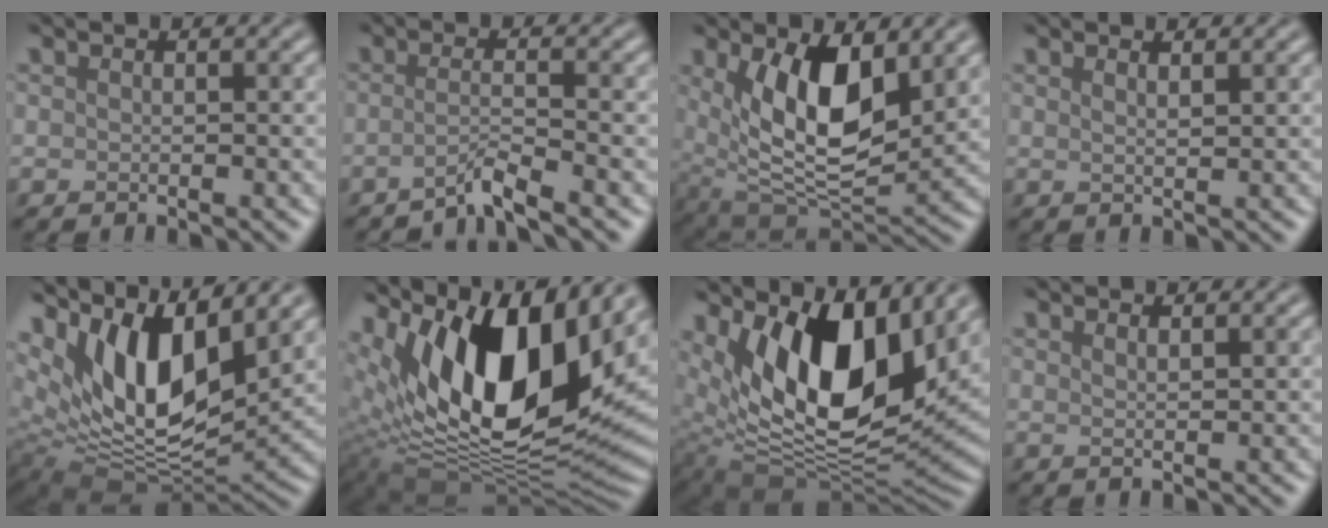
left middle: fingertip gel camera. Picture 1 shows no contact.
{"total": 2.5, "force": [-1.6, 0.2, 1.9], "torque": [-0.023, 0.004, -0.049]}
{"total": 9.7, "force": [2.5, 4.6, 8.2], "torque": [-0.153, -0.019, 0.046]}
{"total": 1.6, "force": [1.1, 0.5, 1.0], "torque": [-0.006, 0.002, 0.008]}
{"total": 13.2, "force": [6.5, 5.7, 10.0], "torque": [-0.181, 0.000, 0.124]}
{"total": 16.3, "force": [6.8, 7.6, 12.7], "torque": [-0.216, -0.002, 0.112]}
{"total": 13.1, "force": [5.3, 6.6, 10.0], "torque": [-0.171, -0.019, 0.100]}
{"total": 1.1, "force": [0.8, 0.3, 0.7], "torque": [-0.003, -0.001, 0.009]}